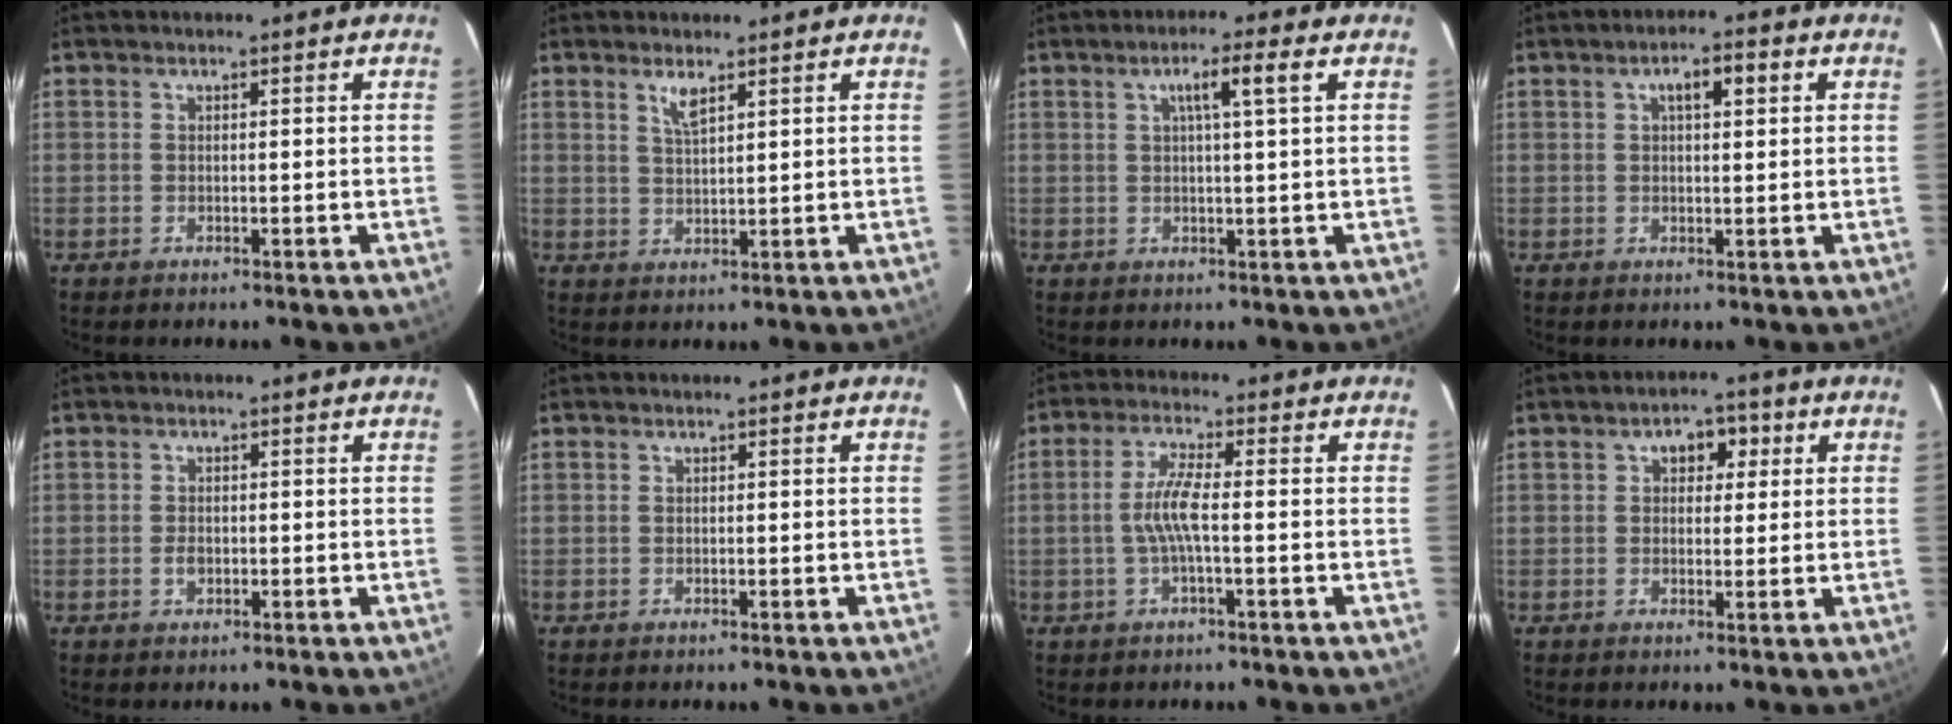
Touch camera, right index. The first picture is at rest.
{"total": 2.9, "force": [1.9, 0.6, 2.1], "torque": [-0.040, -0.001, 0.037]}
{"total": 4.5, "force": [1.5, -0.4, 4.2], "torque": [-0.068, 0.009, 0.028]}
{"total": 4.1, "force": [1.3, 1.4, 3.6], "torque": [-0.054, 0.017, 0.023]}
{"total": 1.9, "force": [-0.4, 1.3, 1.2], "torque": [-0.023, 0.001, -0.009]}
{"total": 0.0}
{"total": 5.5, "force": [-1.0, 0.4, 5.4], "torque": [-0.111, 0.003, -0.017]}
{"total": 4.6, "force": [1.3, 3.3, 2.9], "torque": [-0.036, 0.022, 0.020]}